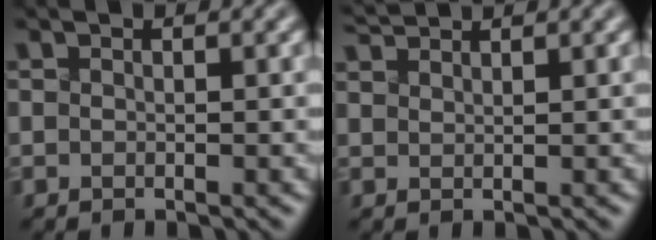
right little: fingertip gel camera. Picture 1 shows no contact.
{"total": 1.4, "force": [1.4, -0.1, 0.0], "torque": [-0.009, 0.012, 0.039]}